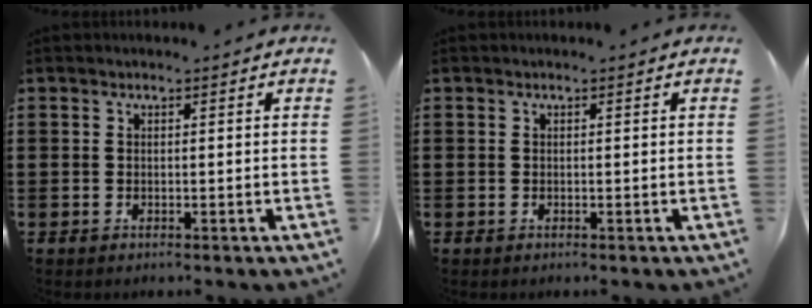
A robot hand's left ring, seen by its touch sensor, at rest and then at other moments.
{"total": 0.0}